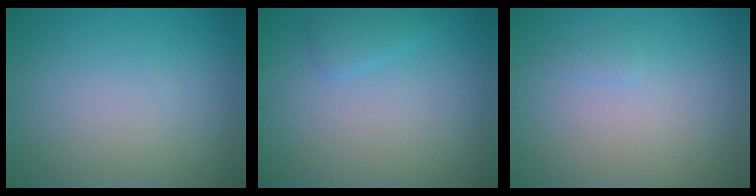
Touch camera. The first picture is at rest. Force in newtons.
{"total": 1.4, "press": 1.4, "slide": 0.1}
{"total": 0.6, "press": 0.5, "slide": 0.1}